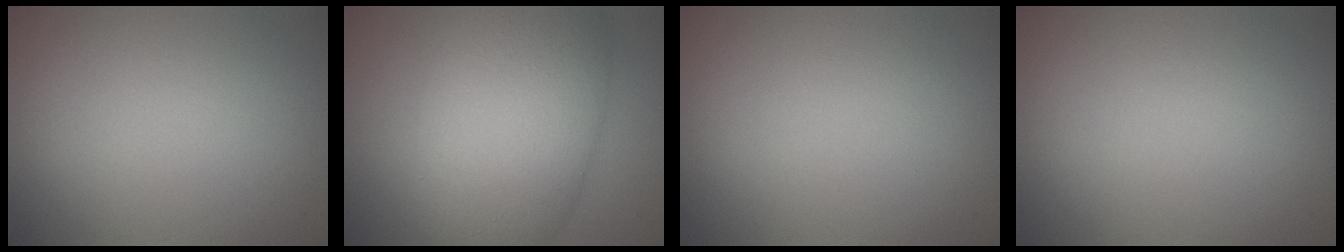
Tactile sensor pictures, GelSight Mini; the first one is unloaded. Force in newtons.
{"total": 11.3, "press": 11.3, "slide": 0.3}
{"total": 0.0}
{"total": 0.0}